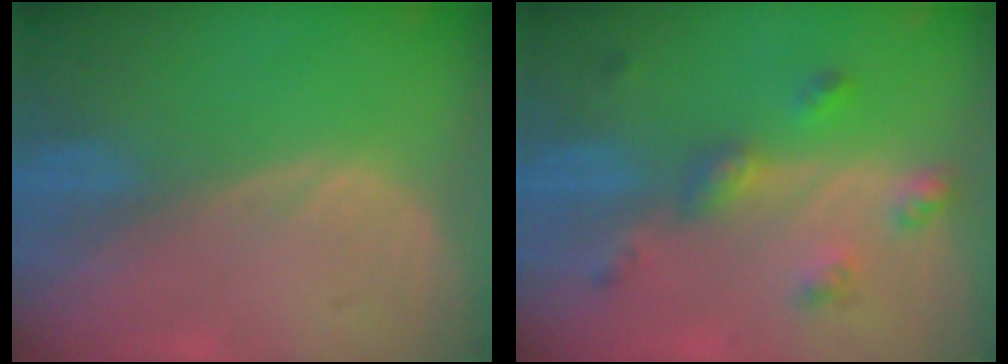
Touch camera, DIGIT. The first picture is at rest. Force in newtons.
{"total": 5.0, "press": 4.9, "slide": 0.6}